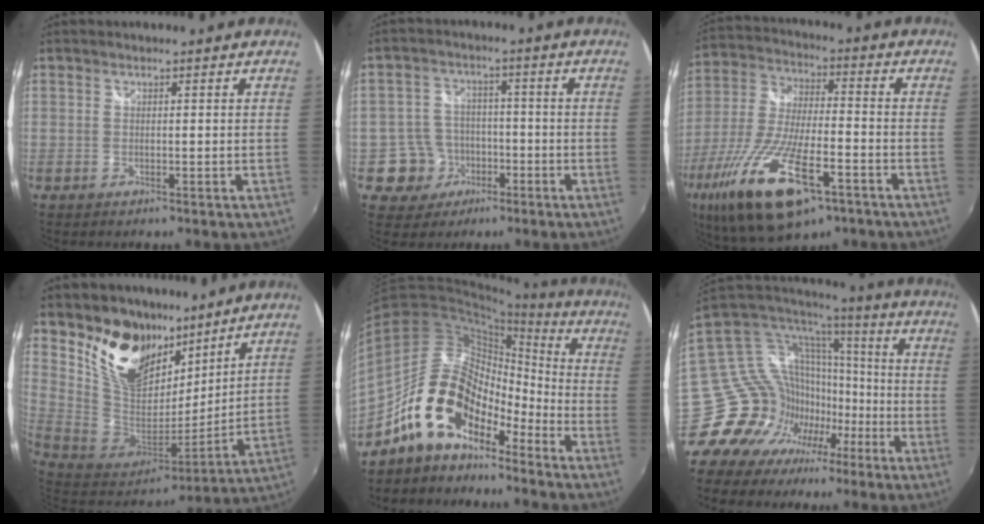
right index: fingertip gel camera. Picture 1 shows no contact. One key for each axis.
{"total": 7.9, "fx": -3.2, "fy": 7.1, "fz": 0.7, "tx": -0.034, "ty": 0.022, "tz": -0.046}
{"total": 23.9, "fx": -12.6, "fy": 8.6, "fz": 18.4, "tx": -0.383, "ty": -0.063, "tz": -0.224}
{"total": 20.1, "fx": 13.5, "fy": 11.4, "fz": 9.6, "tx": -0.203, "ty": 0.001, "tz": 0.258}
{"total": 16.5, "fx": -11.3, "fy": 8.3, "fz": 8.7, "tx": -0.161, "ty": 0.009, "tz": -0.207}
{"total": 23.3, "fx": -13.1, "fy": 16.9, "fz": 9.1, "tx": -0.209, "ty": 0.045, "tz": -0.213}